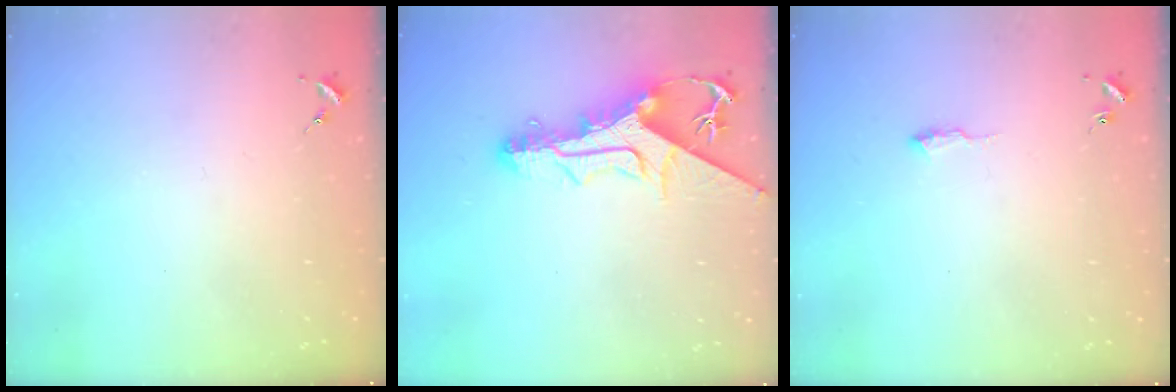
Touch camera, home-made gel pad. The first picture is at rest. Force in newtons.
{"total": 13.4, "press": 13.4, "slide": 1.3}
{"total": 5.0, "press": 4.9, "slide": 0.6}